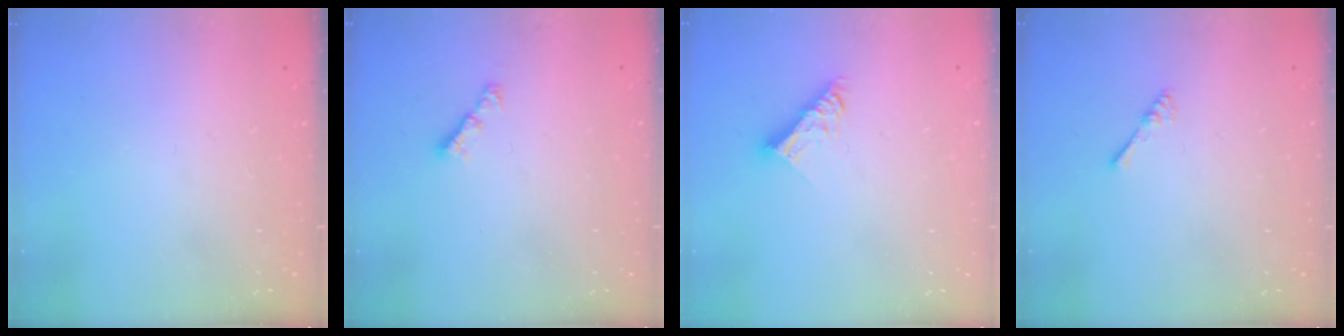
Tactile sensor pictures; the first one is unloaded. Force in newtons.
{"total": 2.8, "press": 2.8, "slide": 0.7}
{"total": 8.9, "press": 8.9, "slide": 0.7}
{"total": 2.4, "press": 2.4, "slide": 0.5}